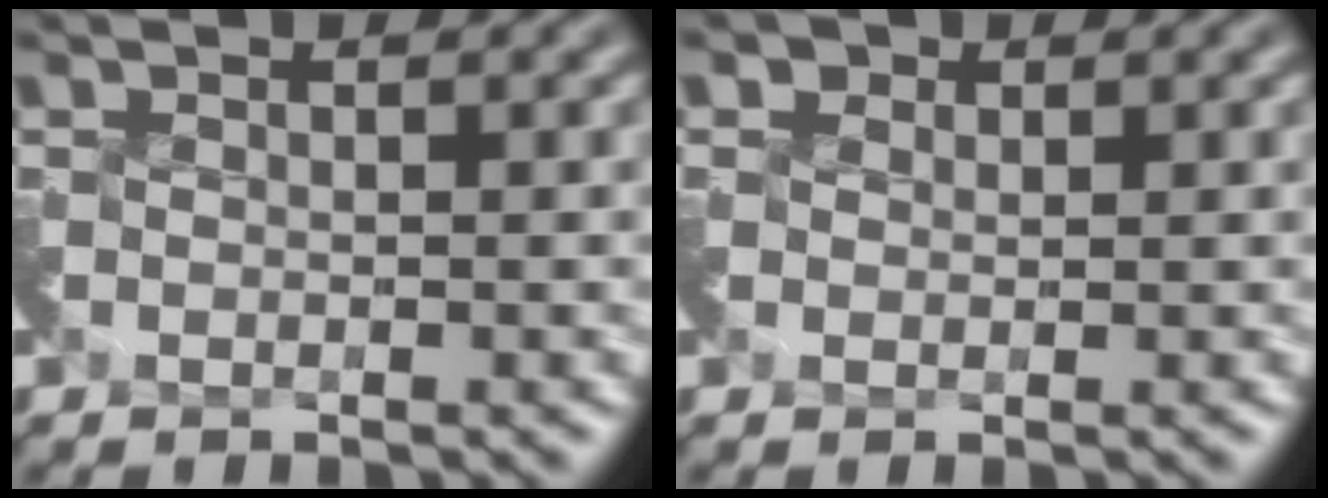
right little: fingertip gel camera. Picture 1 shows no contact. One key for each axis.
{"total": 1.1, "fx": 0.2, "fy": 0.6, "fz": -0.9, "tx": 0.016, "ty": 0.001, "tz": 0.007}